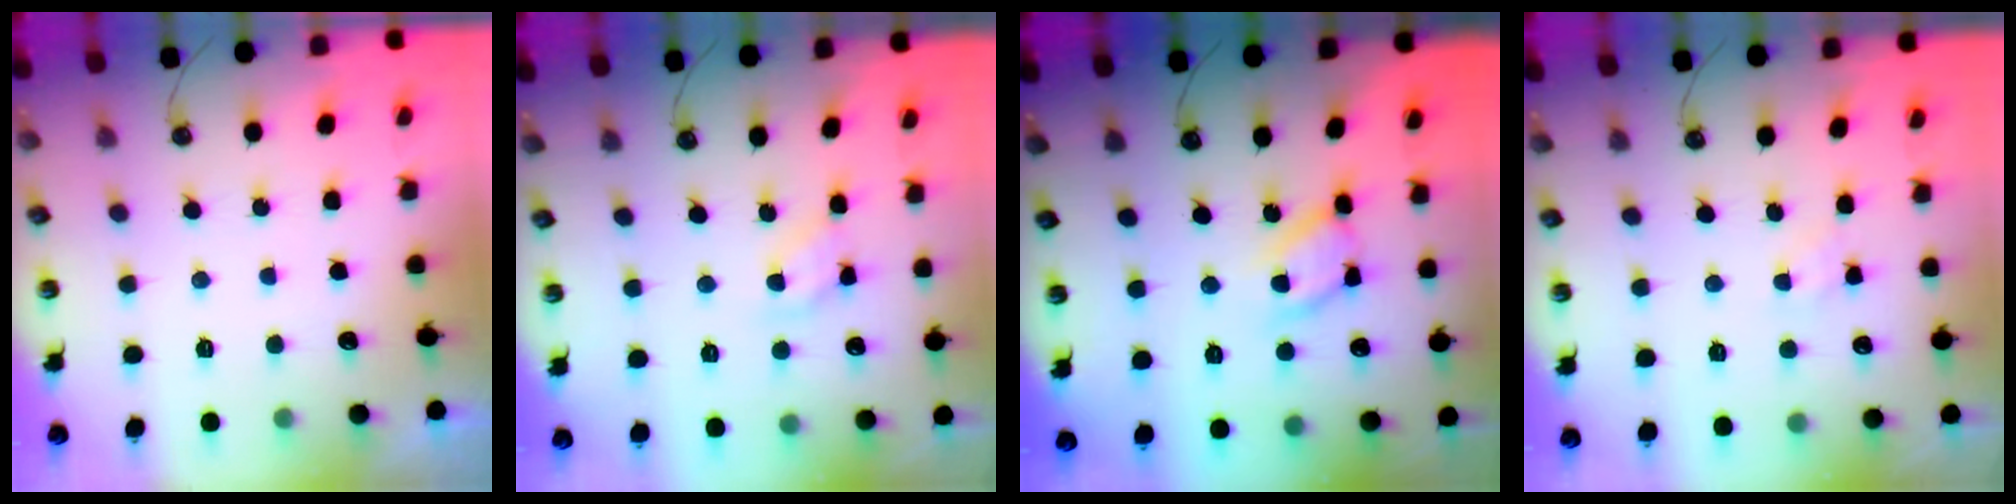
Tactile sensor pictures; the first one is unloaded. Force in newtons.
{"total": 9.4, "press": 9.3, "slide": 0.7}
{"total": 12.2, "press": 12.2, "slide": 0.4}
{"total": 1.6, "press": 1.6, "slide": 0.3}